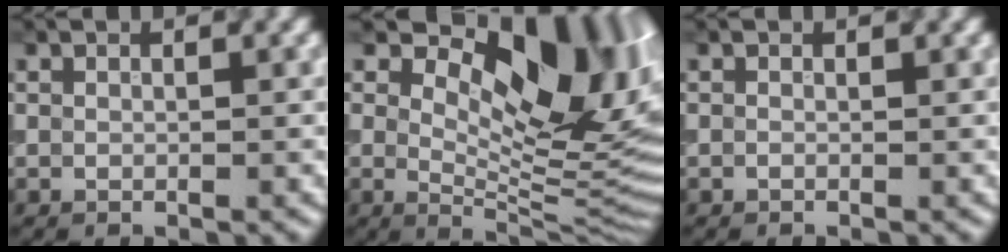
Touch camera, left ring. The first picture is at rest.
{"total": 13.4, "force": [5.6, 6.4, 10.4], "torque": [-0.132, -0.002, 0.090]}
{"total": 0.0}